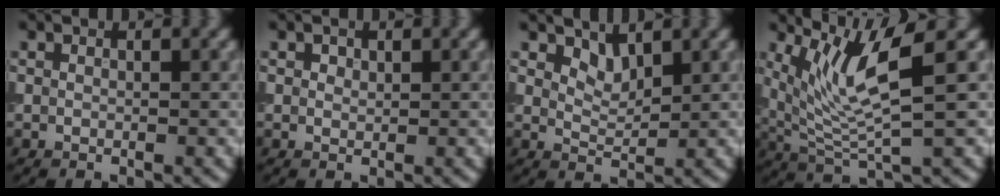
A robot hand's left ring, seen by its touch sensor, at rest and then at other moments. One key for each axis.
{"total": 0.7, "fx": 0.4, "fy": 0.5, "fz": 0.2, "tx": -0.003, "ty": -0.002, "tz": 0.007}
{"total": 1.9, "fx": 1.6, "fy": 0.7, "fz": 0.8, "tx": -0.017, "ty": -0.008, "tz": 0.031}
{"total": 5.8, "fx": 2.6, "fy": 1.1, "fz": 5.1, "tx": -0.110, "ty": -0.007, "tz": 0.057}